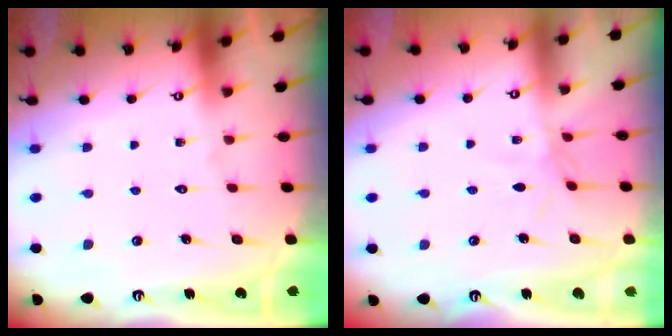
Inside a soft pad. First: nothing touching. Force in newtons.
{"total": 3.1, "press": 3.1, "slide": 0.3}